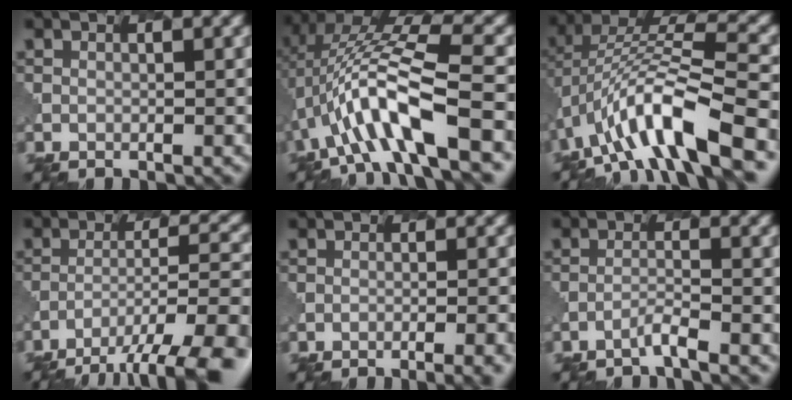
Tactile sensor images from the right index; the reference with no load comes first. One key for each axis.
{"total": 9.4, "fx": -1.7, "fy": 3.0, "fz": 8.7, "tx": -0.169, "ty": 0.022, "tz": -0.033}
{"total": 10.5, "fx": -4.6, "fy": 3.4, "fz": 8.9, "tx": -0.159, "ty": 0.019, "tz": -0.081}
{"total": 11.7, "fx": -8.4, "fy": 2.8, "fz": 7.7, "tx": -0.128, "ty": -0.009, "tz": -0.110}
{"total": 4.6, "fx": -2.7, "fy": 1.3, "fz": 3.4, "tx": -0.026, "ty": 0.010, "tz": -0.034}
{"total": 1.6, "fx": -1.3, "fy": -0.1, "fz": 0.9, "tx": -0.012, "ty": 0.007, "tz": -0.031}